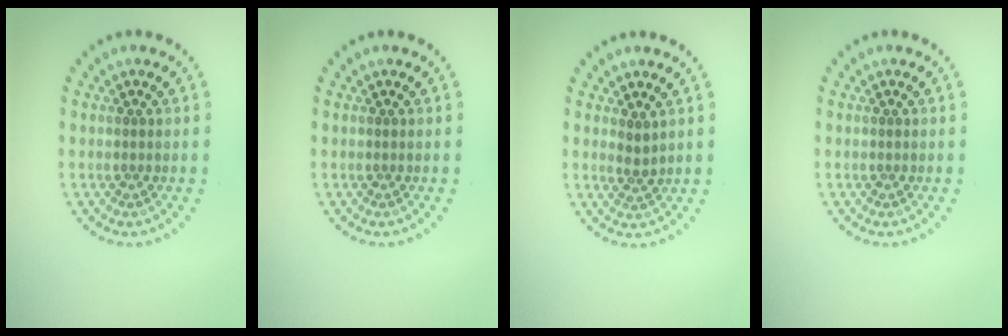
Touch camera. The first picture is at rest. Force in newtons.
{"total": 0.0}
{"total": 1.5, "press": 1.0, "slide": 1.0}
{"total": 0.0}